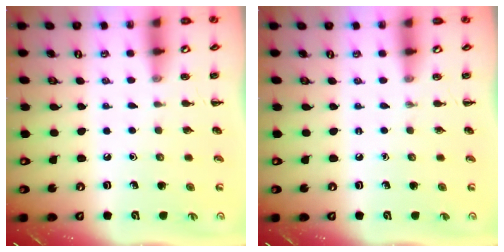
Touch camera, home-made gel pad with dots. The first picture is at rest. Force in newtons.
{"total": 0.0}